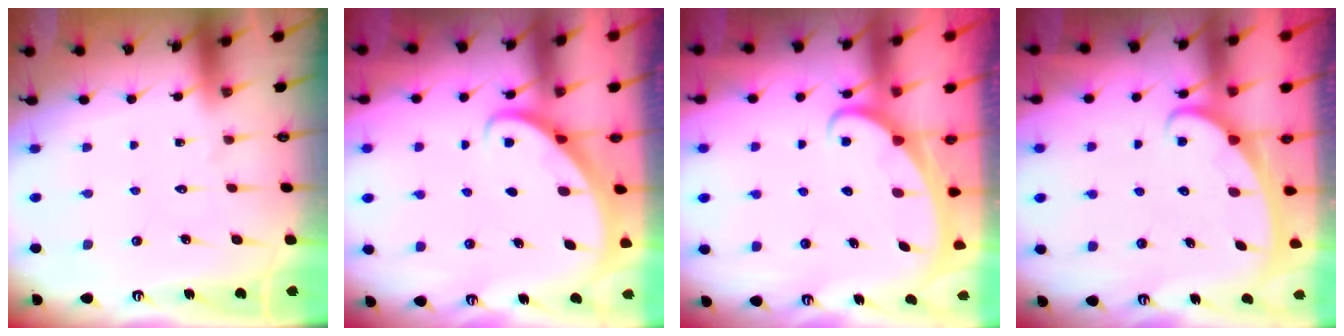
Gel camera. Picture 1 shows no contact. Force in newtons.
{"total": 2.8, "press": 2.8, "slide": 0.2}
{"total": 2.4, "press": 2.3, "slide": 0.3}
{"total": 2.4, "press": 2.4, "slide": 0.4}